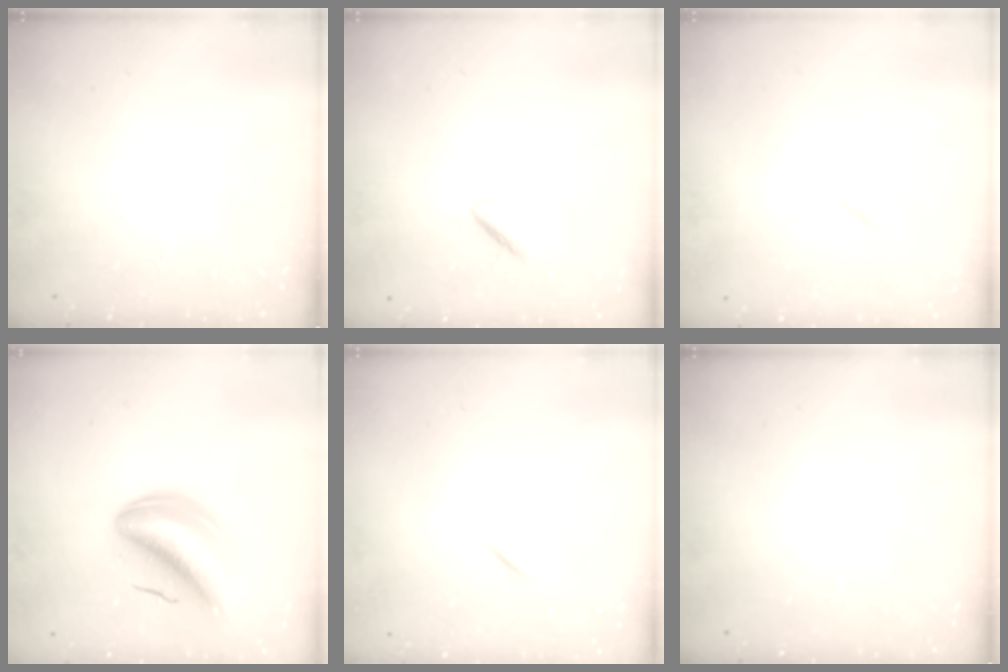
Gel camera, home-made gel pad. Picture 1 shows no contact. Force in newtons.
{"total": 2.7, "press": 2.6, "slide": 0.8}
{"total": 1.8, "press": 1.7, "slide": 0.7}
{"total": 8.1, "press": 7.7, "slide": 2.6}
{"total": 0.0}
{"total": 0.0}